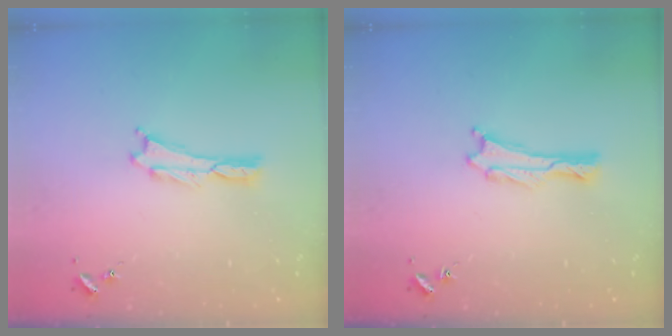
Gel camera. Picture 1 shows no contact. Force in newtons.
{"total": 0.0}